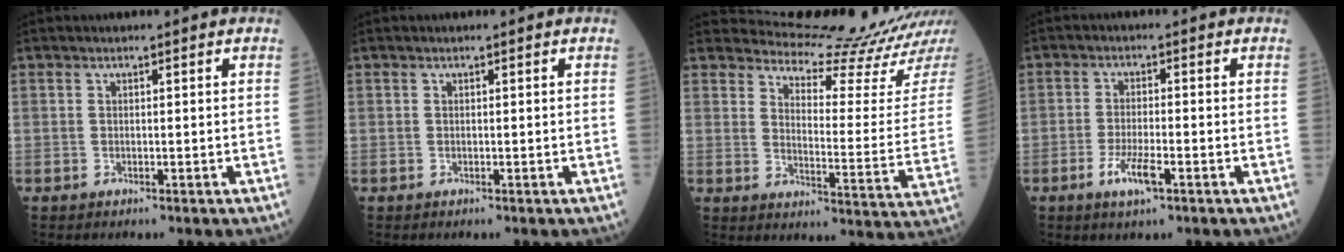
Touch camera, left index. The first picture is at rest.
{"total": 0.0}
{"total": 14.2, "force": [13.9, -2.5, 1.3], "torque": [-0.025, -0.118, 0.174]}
{"total": 4.4, "force": [-2.2, 0.8, 3.7], "torque": [-0.082, -0.005, -0.041]}